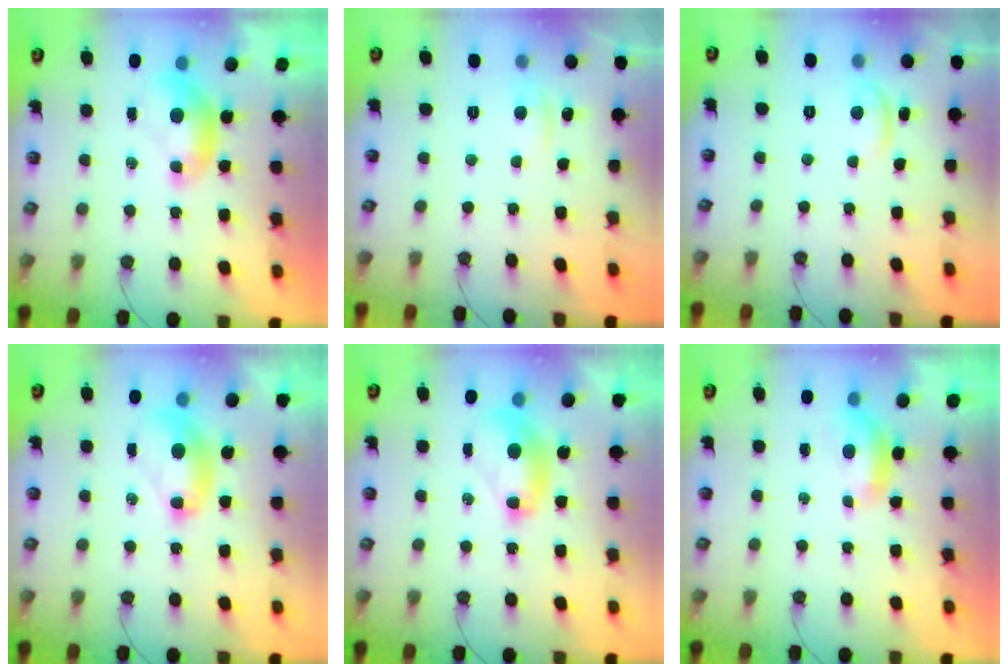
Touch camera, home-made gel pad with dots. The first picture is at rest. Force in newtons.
{"total": 0.8, "press": 0.4, "slide": 0.7}
{"total": 0.8, "press": 0.6, "slide": 0.5}
{"total": 2.7, "press": 2.7, "slide": 0.1}
{"total": 2.7, "press": 2.7, "slide": 0.1}
{"total": 1.2, "press": 1.1, "slide": 0.5}